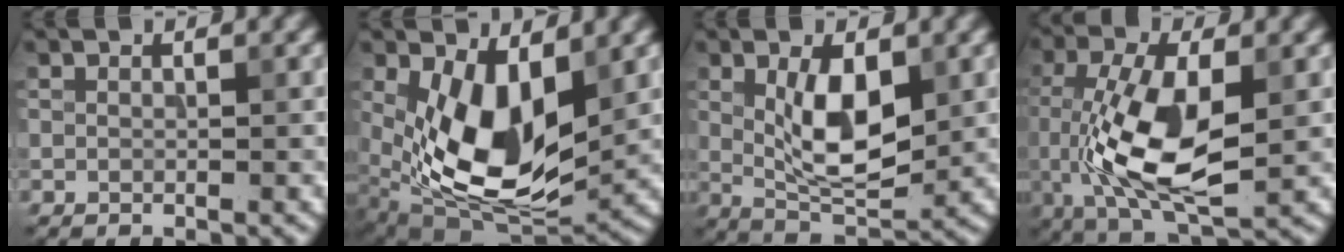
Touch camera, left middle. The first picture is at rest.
{"total": 10.6, "force": [0.3, 5.7, 8.9], "torque": [-0.169, -0.026, 0.011]}
{"total": 6.3, "force": [0.3, 2.6, 5.7], "torque": [-0.105, -0.010, 0.005]}
{"total": 9.6, "force": [-1.3, 4.2, 8.5], "torque": [-0.178, -0.012, -0.023]}